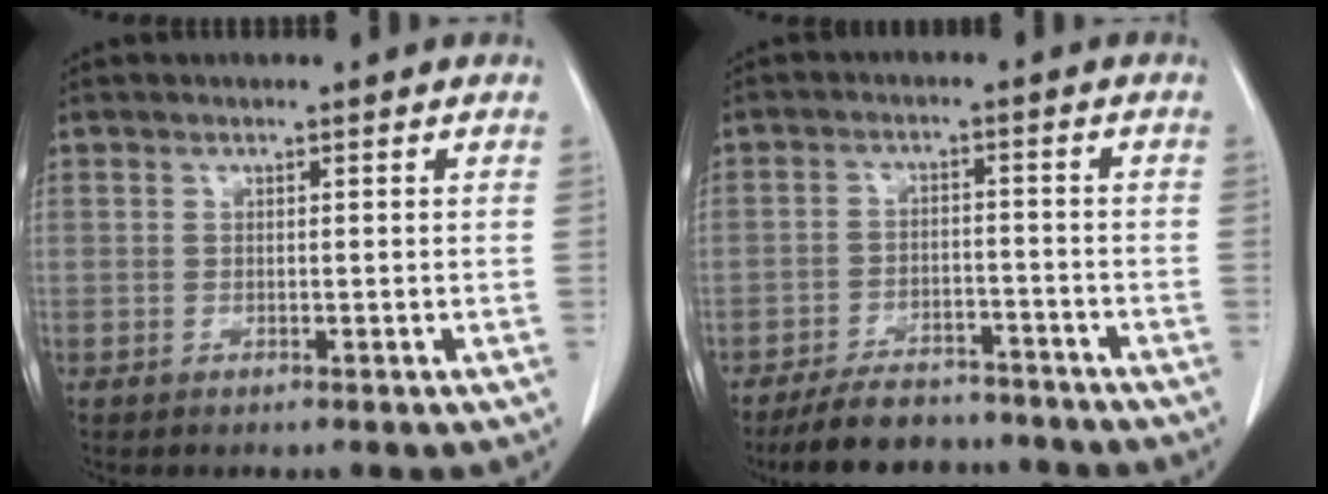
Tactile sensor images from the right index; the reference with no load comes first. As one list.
[{"total": 9.5, "force": [-8.5, 3.5, 2.6], "torque": [-0.032, 0.003, -0.129]}]